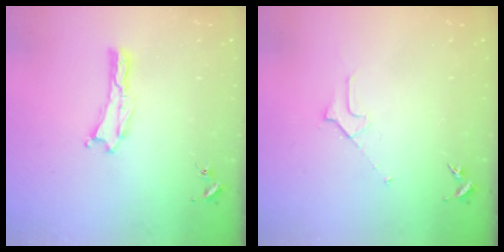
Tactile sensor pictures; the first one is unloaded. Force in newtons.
{"total": 2.1, "press": 2.1, "slide": 0.1}